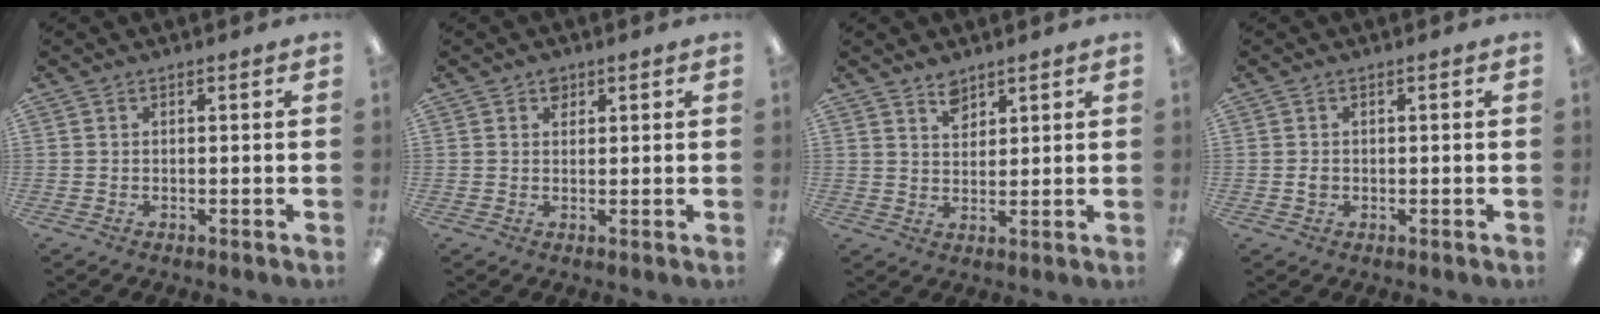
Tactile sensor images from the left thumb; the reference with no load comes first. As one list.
[{"total": 1.9, "force": [1.2, 1.3, 0.6], "torque": [-0.006, -0.003, 0.022]}, {"total": 4.3, "force": [3.4, 2.3, 1.2], "torque": [-0.008, -0.020, 0.061]}, {"total": 1.4, "force": [-0.1, 1.0, 1.0], "torque": [-0.019, 0.003, -0.004]}]